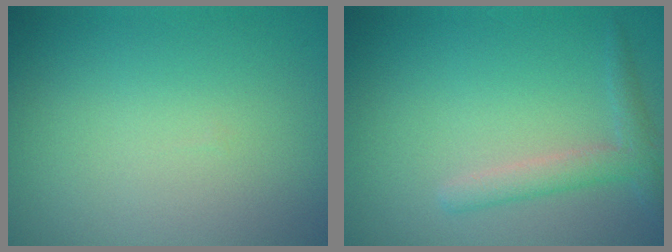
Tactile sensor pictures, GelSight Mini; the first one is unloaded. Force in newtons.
{"total": 2.1, "press": 2.1, "slide": 0.0}